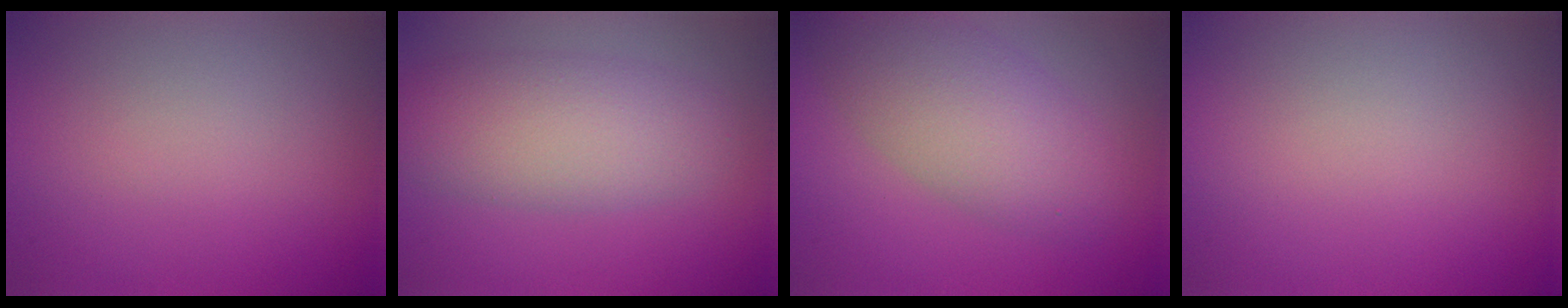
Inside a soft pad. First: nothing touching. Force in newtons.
{"total": 5.6, "press": 5.6, "slide": 0.2}
{"total": 6.0, "press": 6.0, "slide": 0.2}
{"total": 0.0}